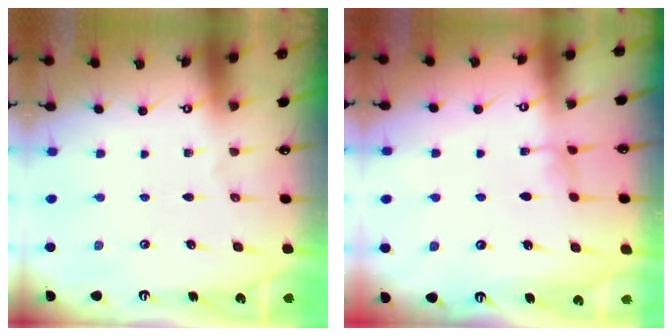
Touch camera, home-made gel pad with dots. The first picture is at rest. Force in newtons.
{"total": 0.5, "press": 0.3, "slide": 0.4}